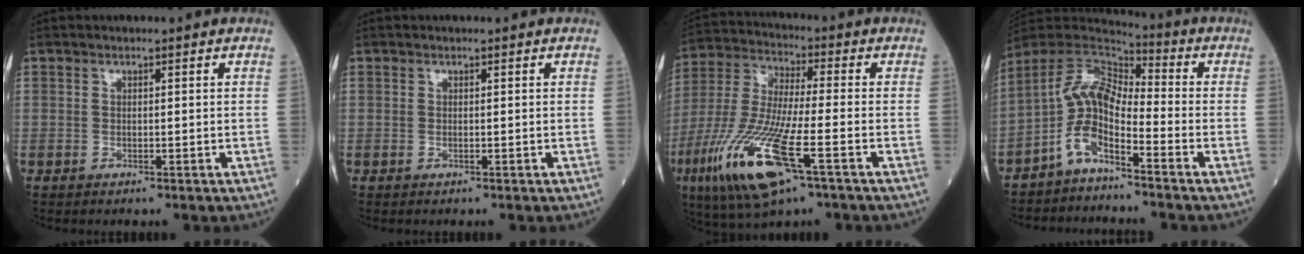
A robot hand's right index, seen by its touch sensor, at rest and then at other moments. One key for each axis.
{"total": 0.0}
{"total": 17.3, "fx": -7.5, "fy": 2.8, "fz": 15.3, "tx": -0.344, "ty": -0.035, "tz": -0.139}
{"total": 8.2, "fx": -4.5, "fy": 2.5, "fz": 6.3, "tx": -0.137, "ty": 0.020, "tz": -0.095}